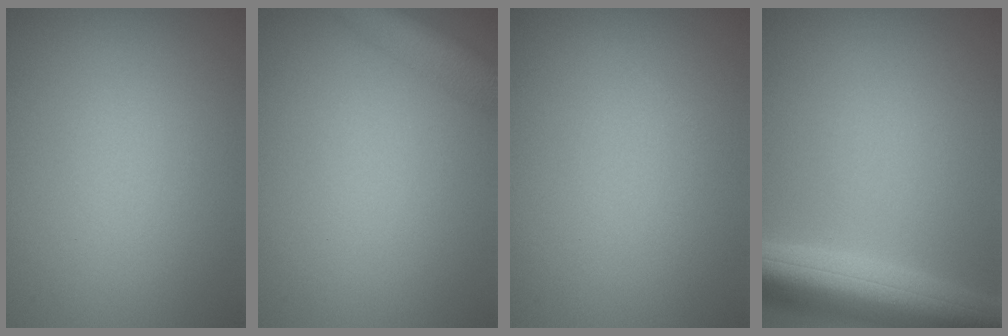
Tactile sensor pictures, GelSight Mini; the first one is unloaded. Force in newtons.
{"total": 4.4, "press": 4.4, "slide": 0.3}
{"total": 0.0}
{"total": 7.8, "press": 7.8, "slide": 0.4}